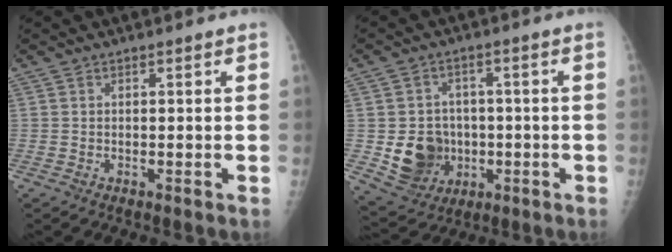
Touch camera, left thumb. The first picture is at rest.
{"total": 10.6, "force": [-1.7, 9.3, 4.8], "torque": [-0.044, 0.002, -0.014]}